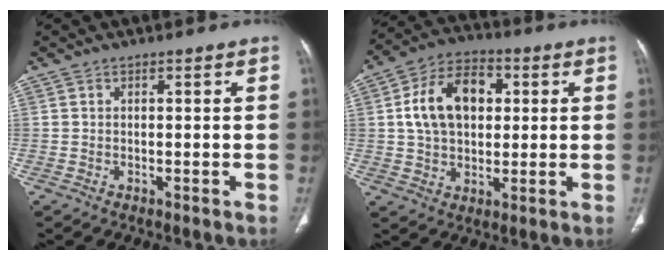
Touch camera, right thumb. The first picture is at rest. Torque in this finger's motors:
{"motor_torque": [1.03, 2.20, 1.22, -0.15, 0.15]}